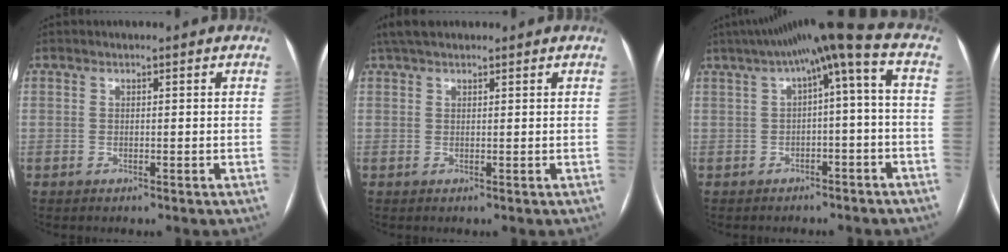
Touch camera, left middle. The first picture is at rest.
{"total": 4.5, "force": [3.6, 1.5, 2.2], "torque": [-0.041, 0.030, 0.066]}
{"total": 10.3, "force": [1.5, 1.1, 10.1], "torque": [-0.167, 0.056, 0.022]}